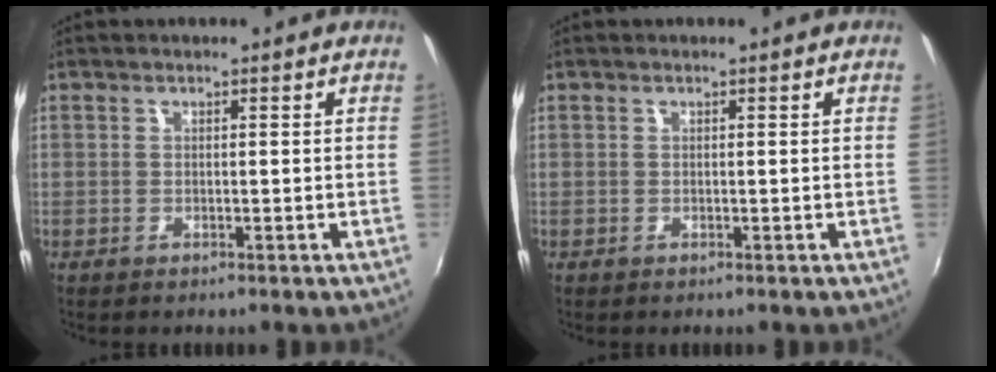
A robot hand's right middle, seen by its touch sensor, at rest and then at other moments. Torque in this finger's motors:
{"motor_torque": [-0.02, -0.02, 0.04, 0.00]}